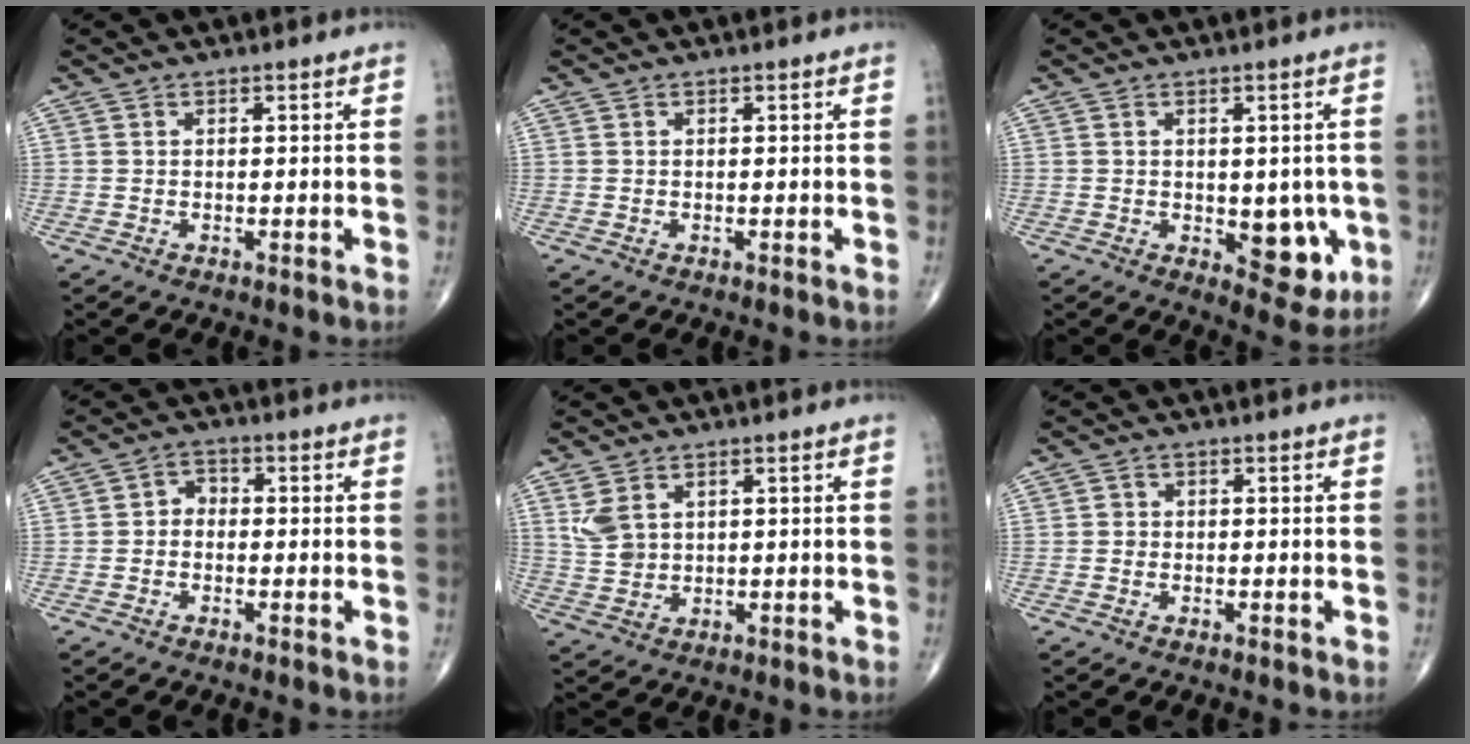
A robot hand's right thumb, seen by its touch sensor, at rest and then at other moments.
{"total": 0.0}
{"total": 8.4, "force": [-1.6, 4.7, 6.8], "torque": [-0.044, -0.010, -0.011]}
{"total": 2.9, "force": [-0.6, 2.3, 1.7], "torque": [-0.011, 0.015, -0.023]}
{"total": 4.8, "force": [2.1, 3.2, 2.8], "torque": [-0.053, -0.006, 0.054]}
{"total": 0.9, "force": [-0.1, 0.9, 0.2], "torque": [0.003, 0.003, -0.003]}